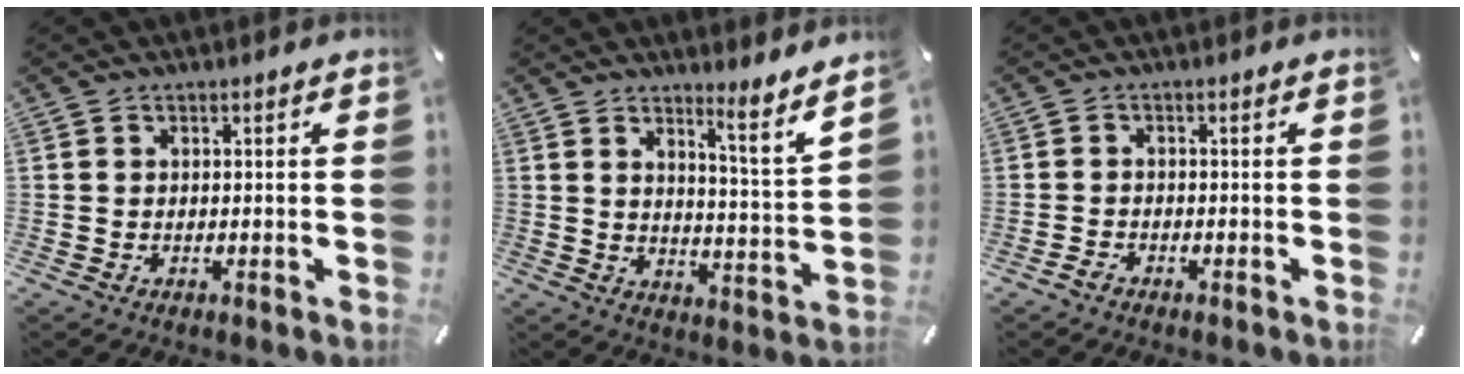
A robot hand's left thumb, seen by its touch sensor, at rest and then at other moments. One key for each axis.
{"total": 7.5, "fx": 6.2, "fy": -0.8, "fz": 4.1, "tx": -0.057, "ty": -0.060, "tz": 0.099}
{"total": 1.3, "fx": -1.2, "fy": 0.5, "fz": 0.4, "tx": -0.007, "ty": 0.004, "tz": -0.023}